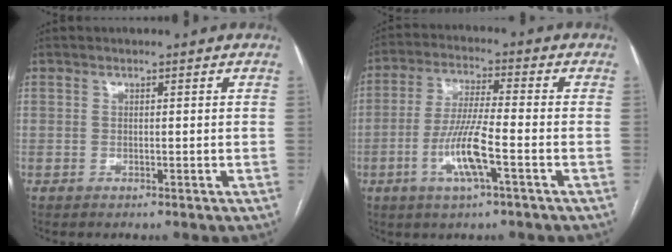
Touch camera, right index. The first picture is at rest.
{"total": 9.0, "force": [-3.1, 0.6, 8.4], "torque": [-0.169, -0.005, -0.062]}